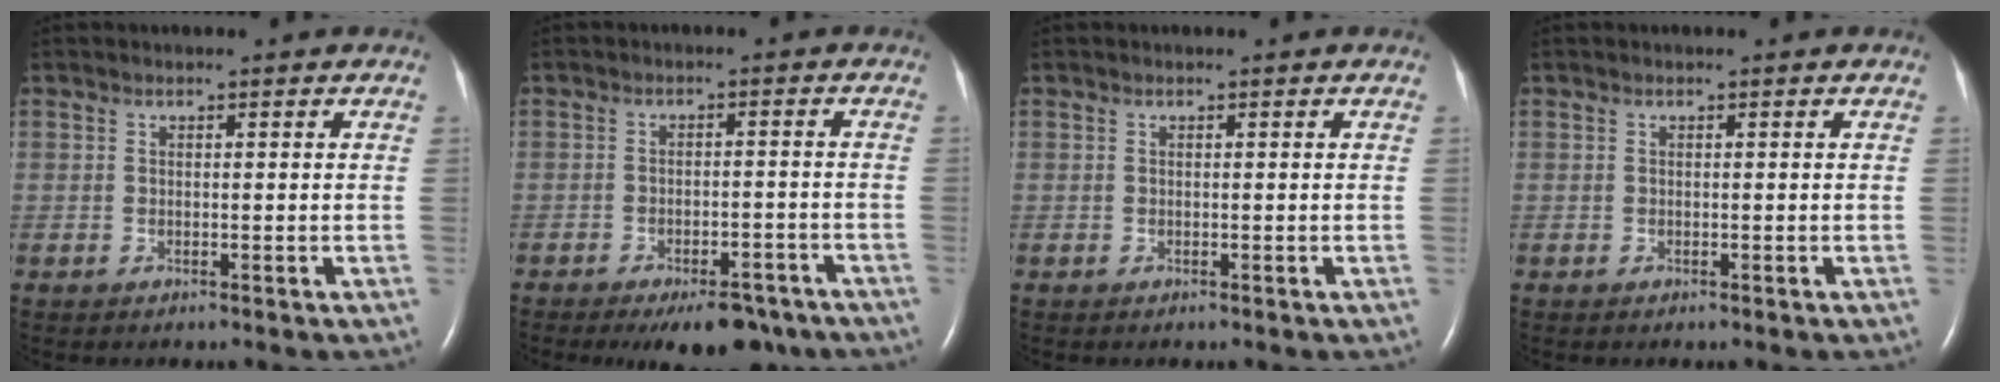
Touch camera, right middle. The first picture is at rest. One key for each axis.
{"total": 9.2, "fx": -7.0, "fy": 3.6, "fz": 4.8, "tx": -0.057, "ty": 0.002, "tz": -0.099}
{"total": 0.0}
{"total": 0.0}